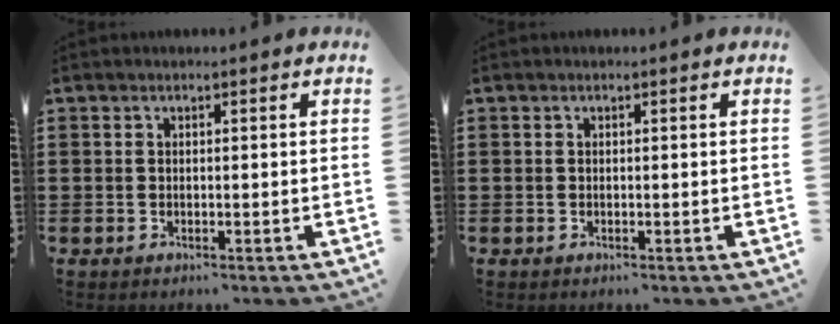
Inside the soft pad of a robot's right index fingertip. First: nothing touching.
{"total": 0.0}